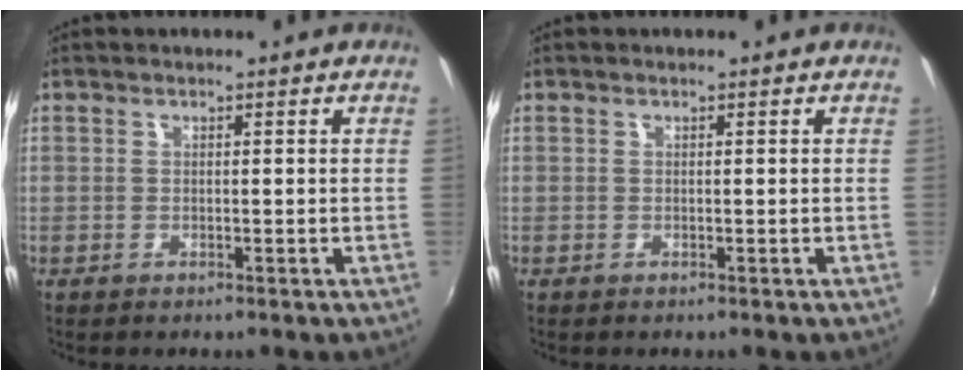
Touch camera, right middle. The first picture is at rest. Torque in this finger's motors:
{"motor_torque": [0.07, -0.02, 0.00, 0.00]}